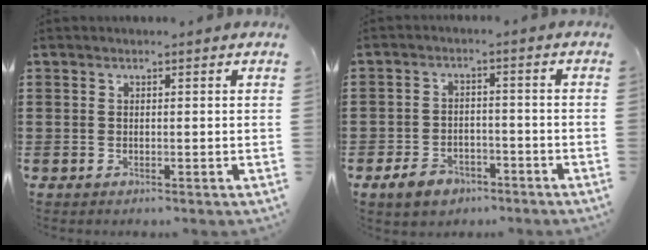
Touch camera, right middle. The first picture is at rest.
{"total": 4.4, "force": [-3.4, 2.2, 1.6], "torque": [-0.035, 0.010, -0.069]}